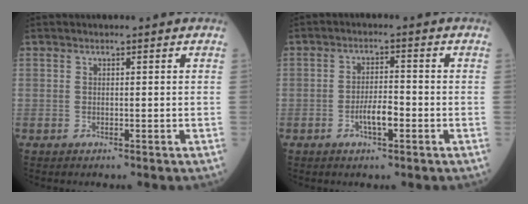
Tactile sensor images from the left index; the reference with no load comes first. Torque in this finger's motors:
{"motor_torque": [0.87, 0.33, 0.12, 0.03]}